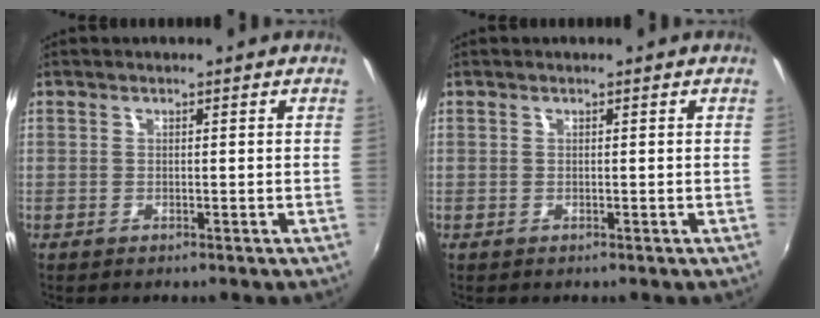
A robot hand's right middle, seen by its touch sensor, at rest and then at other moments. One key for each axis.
{"total": 0.0}